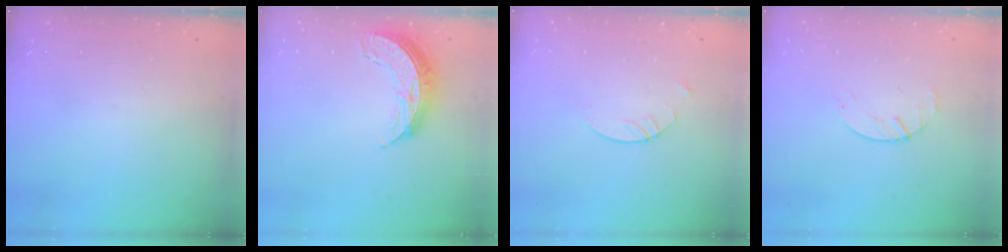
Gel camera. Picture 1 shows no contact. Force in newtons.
{"total": 8.6, "press": 8.6, "slide": 0.7}
{"total": 2.4, "press": 2.4, "slide": 0.1}
{"total": 2.2, "press": 2.2, "slide": 0.3}